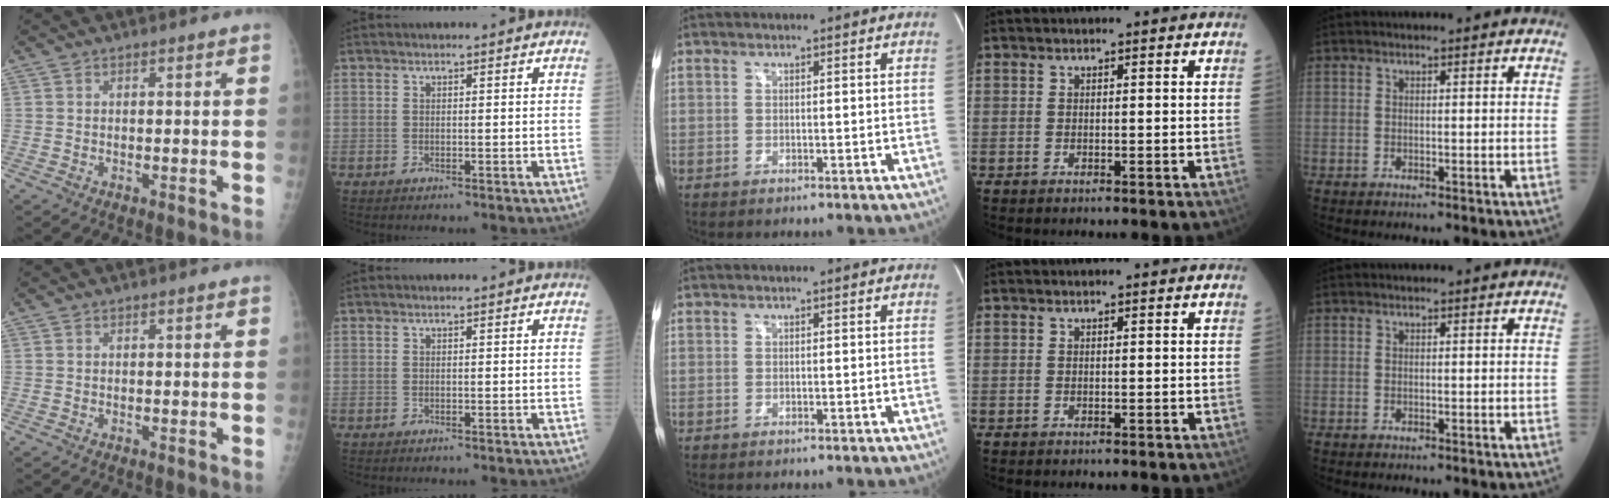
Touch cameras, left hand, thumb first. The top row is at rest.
{}